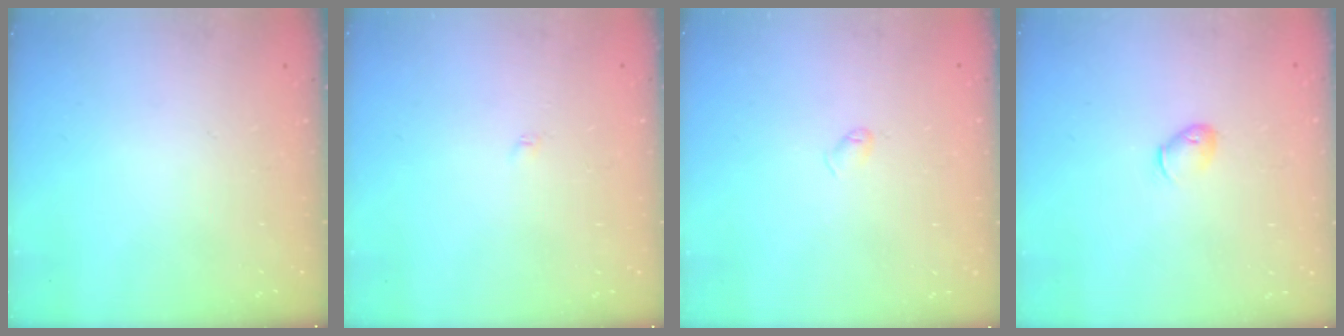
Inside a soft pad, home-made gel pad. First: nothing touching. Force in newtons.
{"total": 1.9, "press": 1.9, "slide": 0.3}
{"total": 3.1, "press": 3.0, "slide": 0.4}
{"total": 4.5, "press": 4.4, "slide": 0.9}